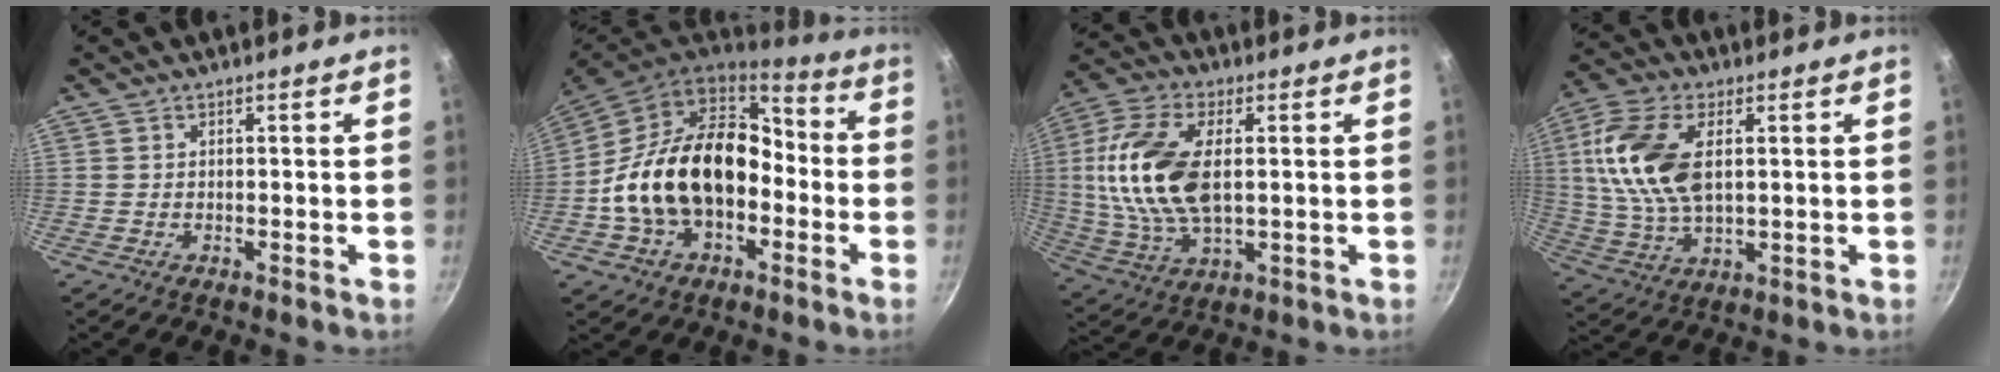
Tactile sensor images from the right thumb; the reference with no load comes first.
{"total": 21.7, "force": [-3.4, 15.0, 15.3], "torque": [-0.244, 0.060, -0.060]}
{"total": 17.7, "force": [2.0, 9.4, 14.9], "torque": [-0.294, 0.003, 0.034]}
{"total": 15.2, "force": [3.0, 8.4, 12.4], "torque": [-0.241, -0.002, 0.056]}